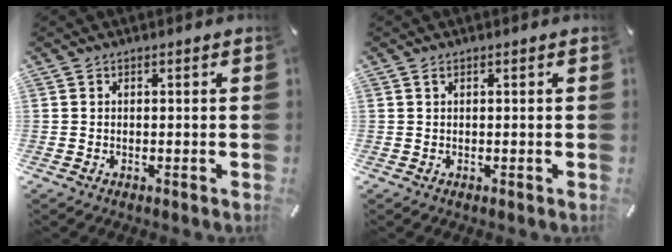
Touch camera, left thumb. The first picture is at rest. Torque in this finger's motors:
{"motor_torque": [-0.10, -0.02, 0.17, -0.19, 0.07]}